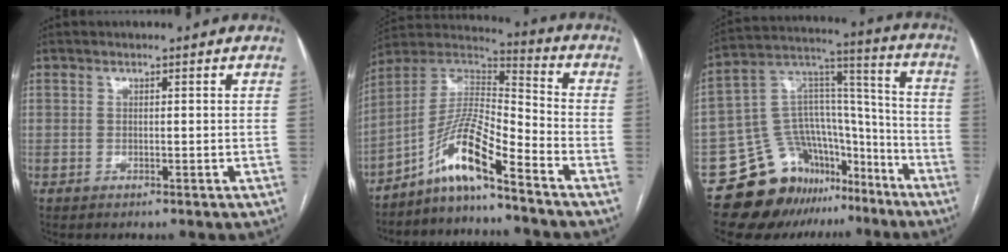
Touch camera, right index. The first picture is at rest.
{"total": 10.9, "force": [-7.4, 0.5, 7.9], "torque": [-0.157, 0.019, -0.141]}
{"total": 17.5, "force": [-12.4, 10.8, 6.1], "torque": [-0.086, 0.090, -0.200]}